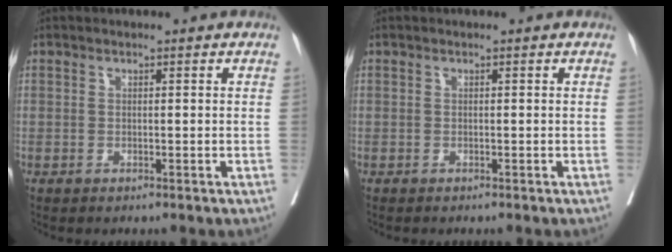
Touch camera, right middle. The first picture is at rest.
{"total": 0.0}